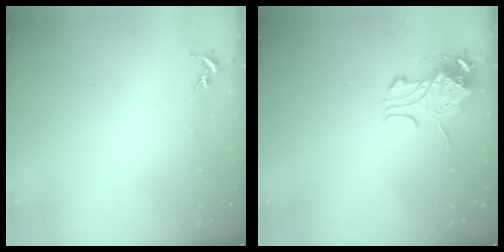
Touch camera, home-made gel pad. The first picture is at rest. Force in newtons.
{"total": 10.6, "press": 10.6, "slide": 0.9}